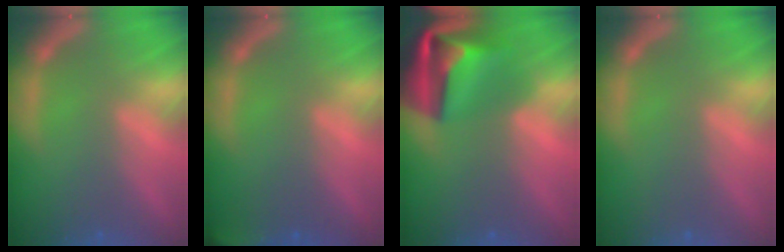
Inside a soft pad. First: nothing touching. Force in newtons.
{"total": 2.9}
{"total": 10.1}
{"total": 0.0}